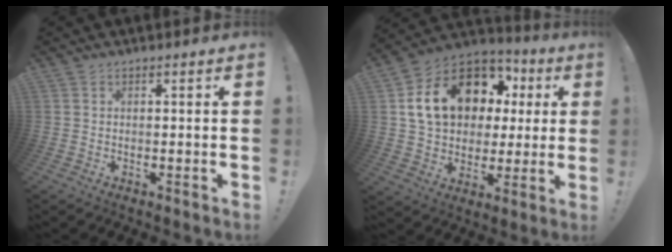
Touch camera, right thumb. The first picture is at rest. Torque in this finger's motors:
{"motor_torque": [1.43, 1.64, 1.90, -0.13, 0.15]}